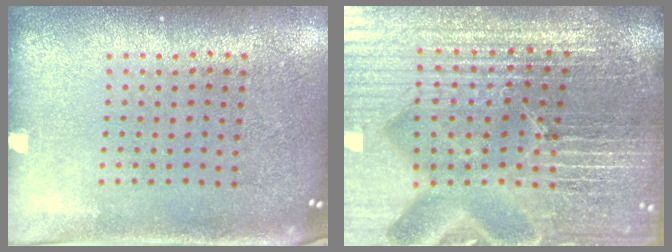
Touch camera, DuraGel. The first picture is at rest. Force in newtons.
{"total": 7.3, "press": 6.4, "slide": 3.5}